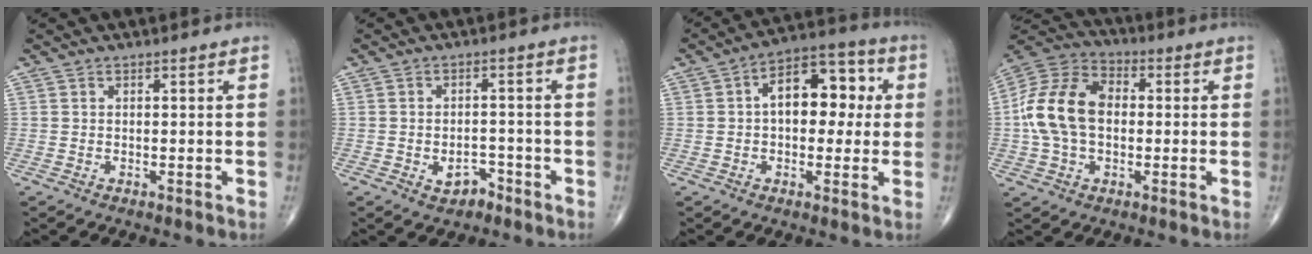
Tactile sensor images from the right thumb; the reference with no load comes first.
{"total": 3.9, "force": [-2.2, 2.5, 2.0], "torque": [-0.013, 0.018, -0.029]}
{"total": 12.6, "force": [1.6, 7.6, 9.9], "torque": [-0.109, 0.031, 0.014]}
{"total": 15.2, "force": [0.0, 10.3, 11.2], "torque": [-0.211, 0.033, -0.006]}